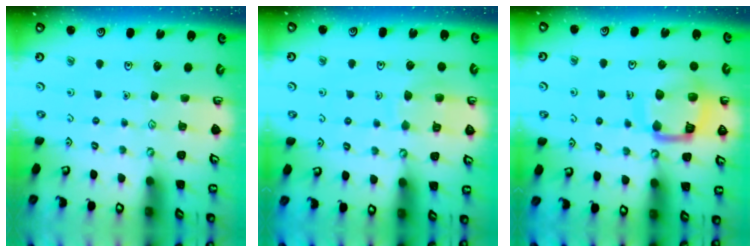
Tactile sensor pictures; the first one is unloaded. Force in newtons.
{"total": 7.3, "press": 7.2, "slide": 0.8}
{"total": 13.1, "press": 13.0, "slide": 1.5}